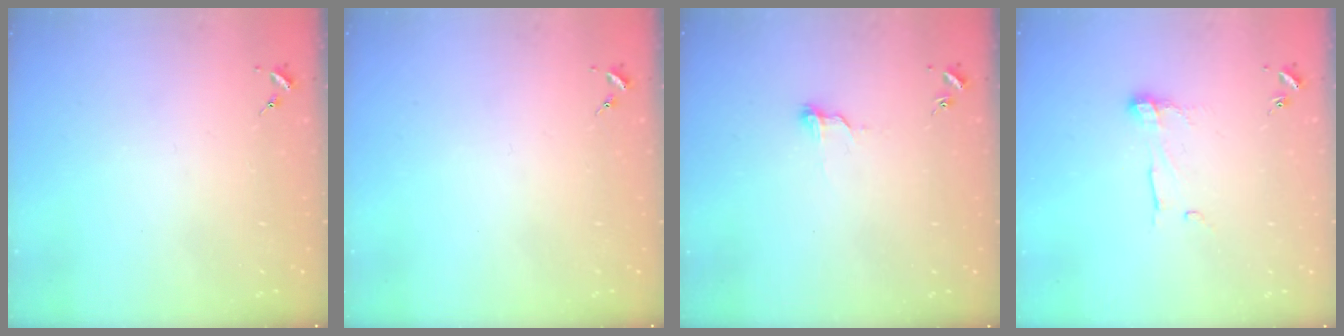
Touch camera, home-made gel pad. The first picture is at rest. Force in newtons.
{"total": 0.0}
{"total": 7.7, "press": 7.6, "slide": 0.7}
{"total": 6.7, "press": 6.7, "slide": 0.1}